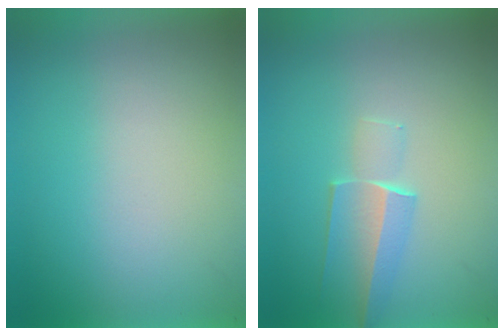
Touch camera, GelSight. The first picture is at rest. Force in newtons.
{"total": 1.8}